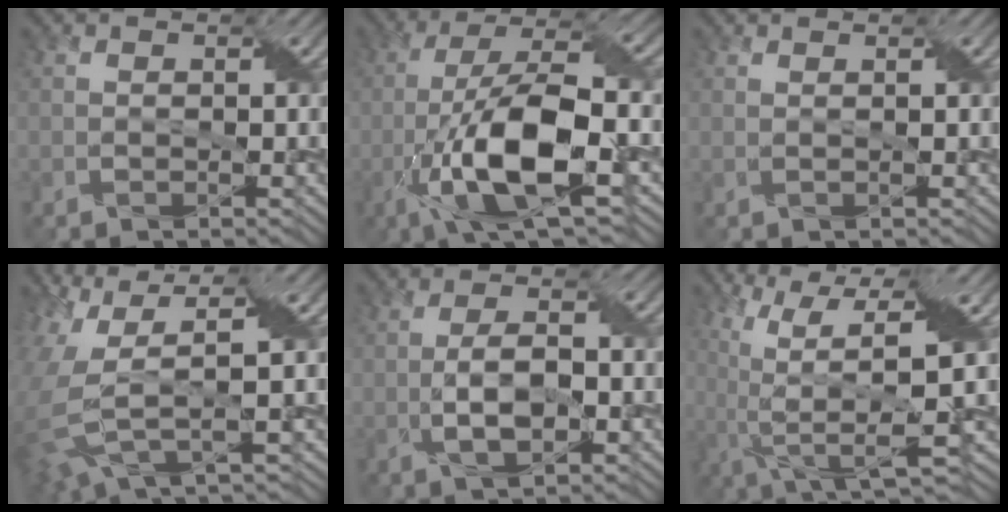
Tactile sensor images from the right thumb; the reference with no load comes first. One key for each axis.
{"total": 15.0, "fx": -4.9, "fy": 4.8, "fz": 13.4, "tx": -0.266, "ty": -0.009, "tz": -0.088}
{"total": 0.7, "fx": 0.5, "fy": -0.1, "fz": 0.5, "tx": -0.015, "ty": 0.003, "tz": 0.005}
{"total": 10.6, "fx": -0.5, "fy": 4.6, "fz": 9.5, "tx": -0.260, "ty": -0.021, "tz": -0.001}
{"total": 5.5, "fx": -1.3, "fy": 2.3, "fz": 4.8, "tx": -0.099, "ty": 0.003, "tz": -0.024}
{"total": 12.0, "fx": 1.1, "fy": 2.8, "fz": 11.6, "tx": -0.242, "ty": -0.006, "tz": 0.040}